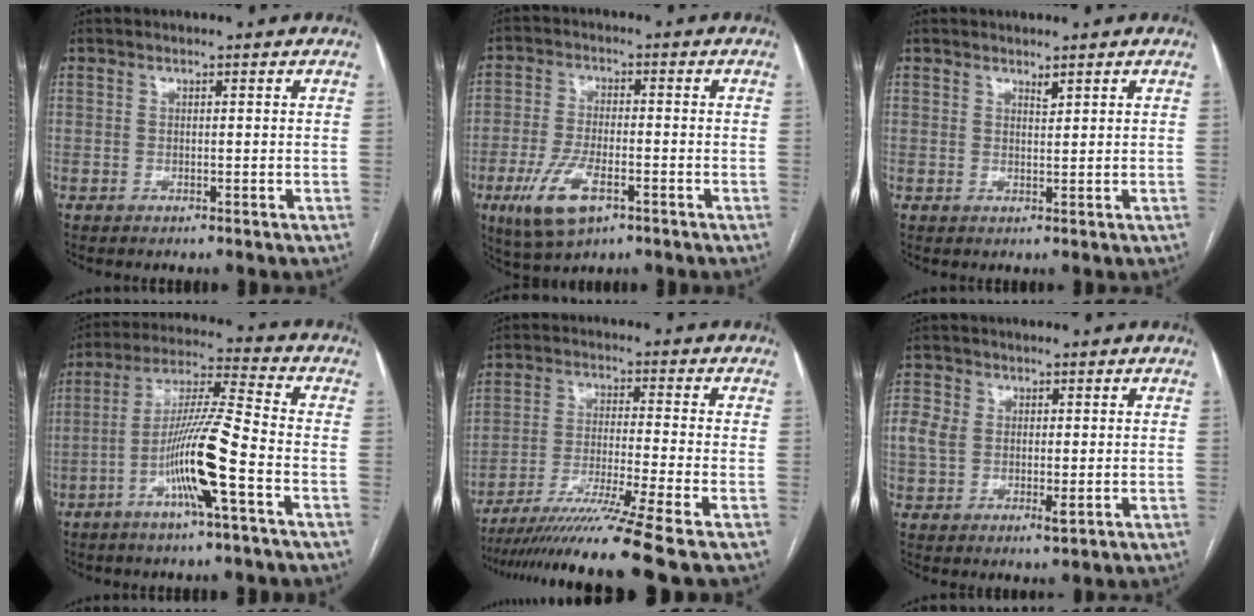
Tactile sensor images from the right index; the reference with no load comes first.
{"total": 9.1, "force": [-4.3, 3.6, 7.1], "torque": [-0.151, -0.011, -0.072]}
{"total": 0.9, "force": [0.8, 0.1, 0.4], "torque": [-0.009, -0.006, 0.015]}
{"total": 12.2, "force": [-4.5, -0.2, 11.4], "torque": [-0.217, 0.005, -0.087]}
{"total": 13.9, "force": [-11.2, -3.6, 7.4], "torque": [-0.115, -0.040, -0.186]}
{"total": 5.3, "force": [0.4, 3.8, 3.7], "torque": [-0.075, 0.003, 0.012]}